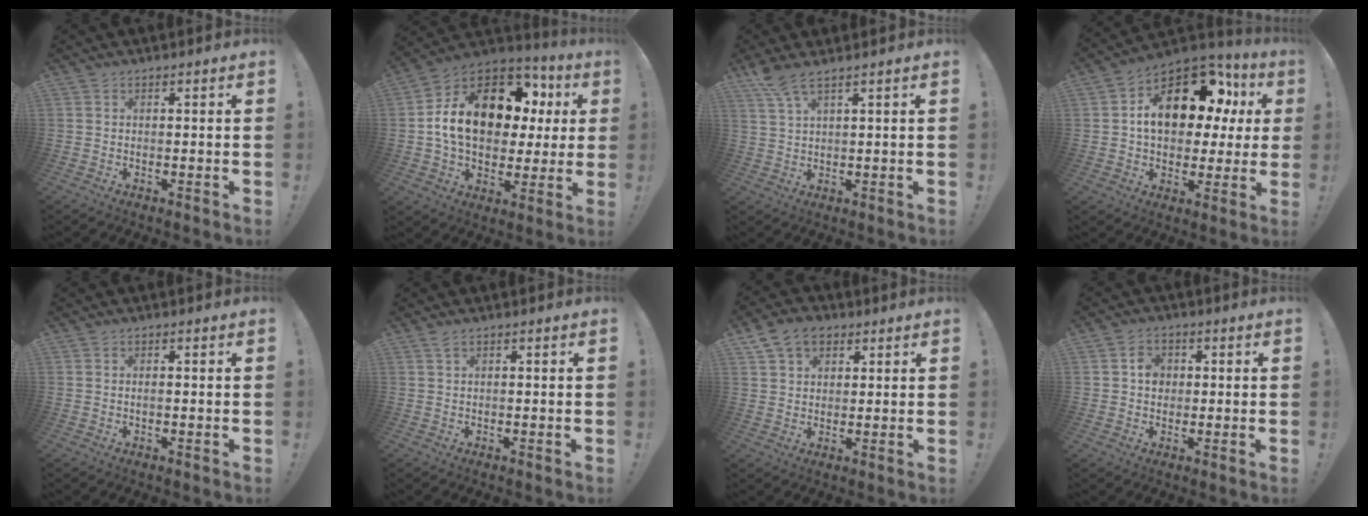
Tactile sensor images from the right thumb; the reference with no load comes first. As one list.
[{"total": 19.8, "force": [4.5, 13.4, 13.9], "torque": [-0.222, -0.007, 0.100]}, {"total": 5.2, "force": [4.1, 0.3, 3.3], "torque": [-0.072, -0.017, 0.074]}, {"total": 19.1, "force": [5.6, 11.5, 14.2], "torque": [-0.221, -0.019, 0.103]}, {"total": 0.8, "force": [-0.4, 0.0, 0.7], "torque": [-0.017, 0.001, -0.006]}, {"total": 1.2, "force": [0.6, -0.1, 1.0], "torque": [-0.026, 0.001, 0.011]}, {"total": 8.8, "force": [4.6, 6.3, 4.1], "torque": [-0.065, -0.011, 0.091]}, {"total": 4.8, "force": [0.4, 4.2, 2.3], "torque": [-0.026, 0.004, 0.004]}]